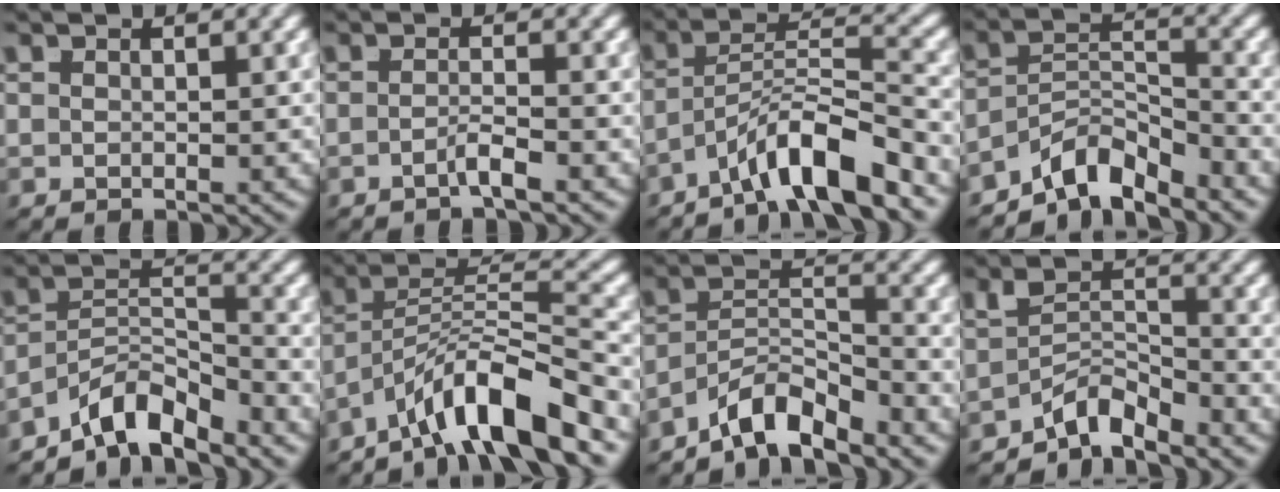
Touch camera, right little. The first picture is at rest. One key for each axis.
{"total": 1.7, "fx": -1.4, "fy": -0.6, "fz": 0.8, "tx": -0.009, "ty": -0.005, "tz": -0.025}
{"total": 6.3, "fx": -3.6, "fy": 2.0, "fz": 4.8, "tx": -0.078, "ty": -0.015, "tz": -0.051}
{"total": 7.7, "fx": -5.3, "fy": 3.9, "fz": 3.9, "tx": -0.053, "ty": -0.027, "tz": -0.082}
{"total": 7.1, "fx": -4.9, "fy": 3.4, "fz": 3.7, "tx": -0.051, "ty": -0.025, "tz": -0.075}
{"total": 8.1, "fx": -3.5, "fy": 3.6, "fz": 6.4, "tx": -0.102, "ty": -0.019, "tz": -0.046}
{"total": 6.2, "fx": -4.5, "fy": 2.8, "fz": 3.3, "tx": -0.046, "ty": -0.022, "tz": -0.067}
{"total": 4.8, "fx": -3.9, "fy": 2.0, "fz": 1.9, "tx": -0.030, "ty": -0.021, "tz": -0.062}